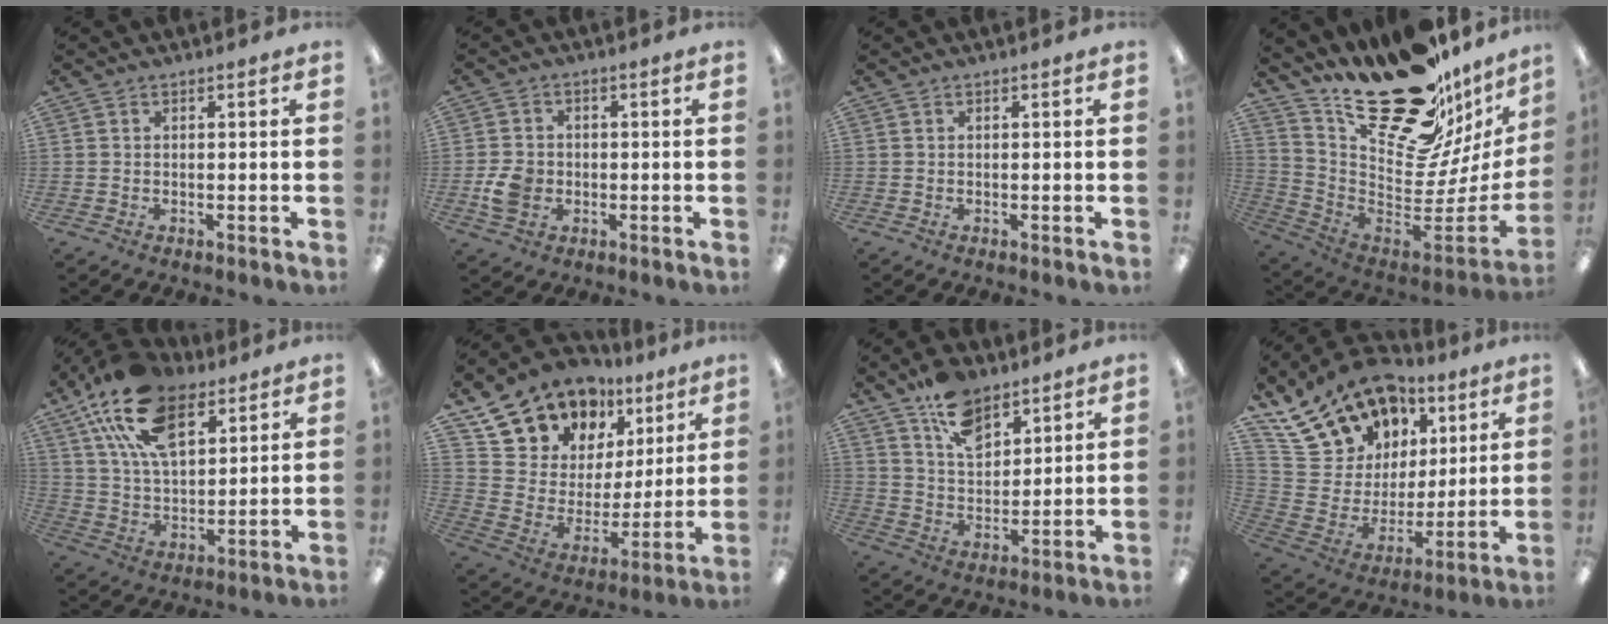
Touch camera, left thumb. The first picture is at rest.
{"total": 6.2, "force": [-1.6, 5.2, 3.0], "torque": [-0.055, 0.007, -0.027]}
{"total": 0.0}
{"total": 25.5, "force": [18.4, 11.0, 13.8], "torque": [-0.166, -0.145, 0.329]}
{"total": 19.7, "force": [11.6, 10.5, 12.0], "torque": [-0.220, -0.037, 0.211]}
{"total": 14.7, "force": [11.8, 8.7, 1.4], "torque": [-0.060, -0.095, 0.227]}
{"total": 12.1, "force": [8.5, 6.7, 5.4], "torque": [-0.092, -0.042, 0.157]}
{"total": 18.6, "force": [13.9, 11.4, 4.7], "torque": [-0.113, -0.090, 0.274]}